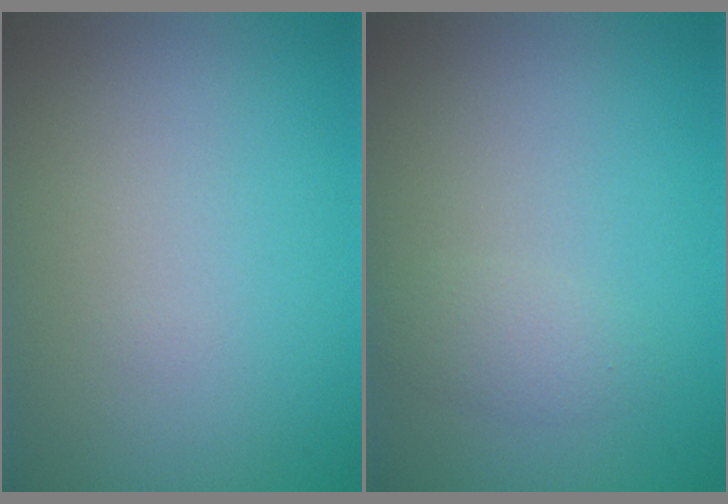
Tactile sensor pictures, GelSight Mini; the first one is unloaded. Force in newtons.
{"total": 1.5, "press": 1.5, "slide": 0.2}